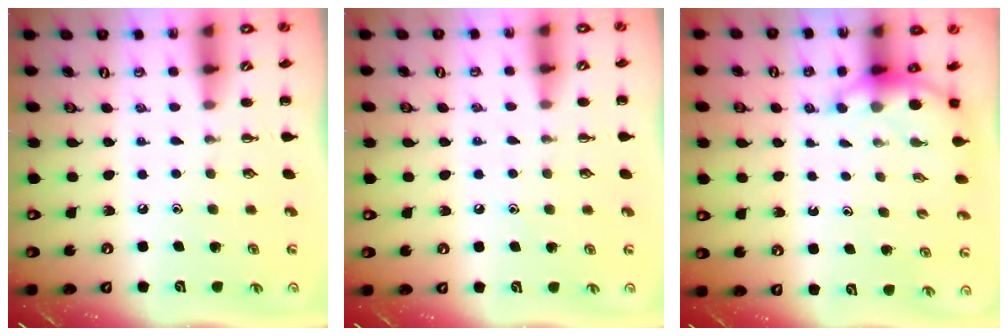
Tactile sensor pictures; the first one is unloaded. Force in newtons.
{"total": 4.7, "press": 4.4, "slide": 1.6}
{"total": 4.2, "press": 4.1, "slide": 1.1}